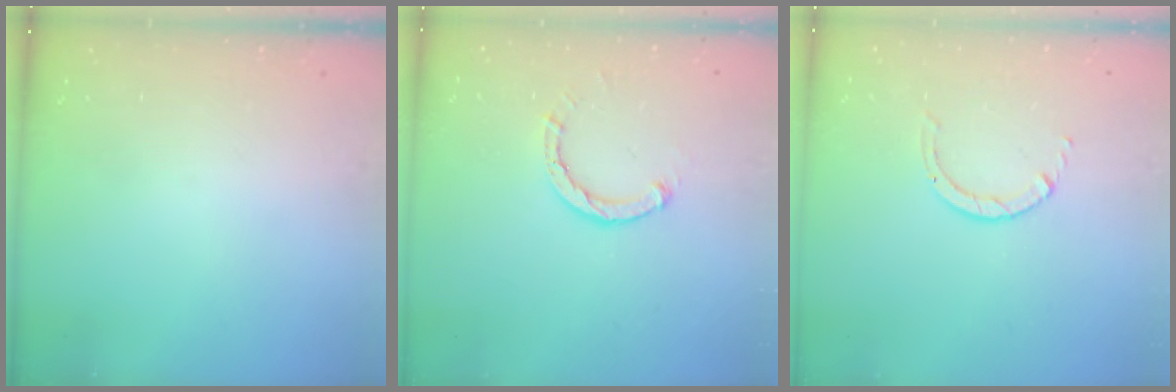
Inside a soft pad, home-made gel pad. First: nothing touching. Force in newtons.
{"total": 2.6, "press": 2.6, "slide": 0.3}
{"total": 1.4, "press": 1.4, "slide": 0.1}